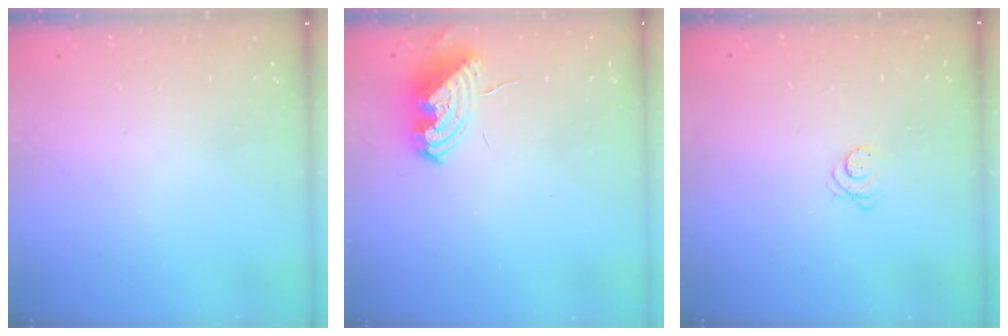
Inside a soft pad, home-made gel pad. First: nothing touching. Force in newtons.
{"total": 10.4, "press": 10.4, "slide": 0.8}
{"total": 3.0, "press": 3.0, "slide": 0.4}